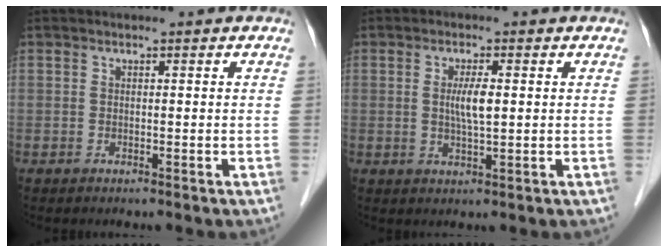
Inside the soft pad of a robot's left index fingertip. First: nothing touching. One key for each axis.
{"total": 3.7, "fx": 0.4, "fy": 0.4, "fz": 3.6, "tx": -0.067, "ty": -0.002, "tz": 0.007}